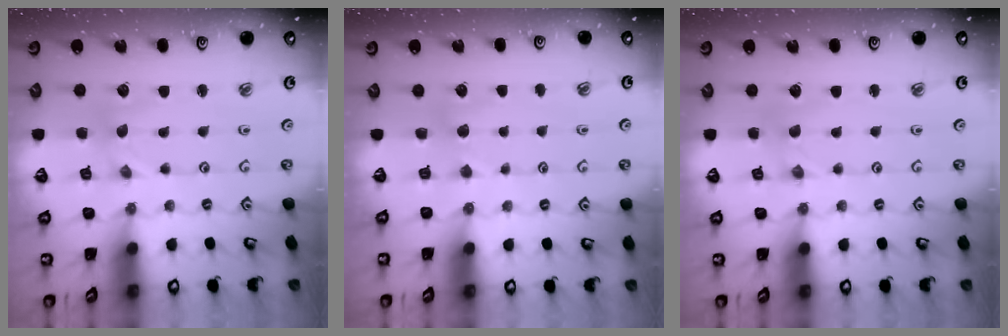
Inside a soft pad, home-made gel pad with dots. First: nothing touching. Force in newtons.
{"total": 2.9, "press": 2.9, "slide": 0.5}
{"total": 0.0}